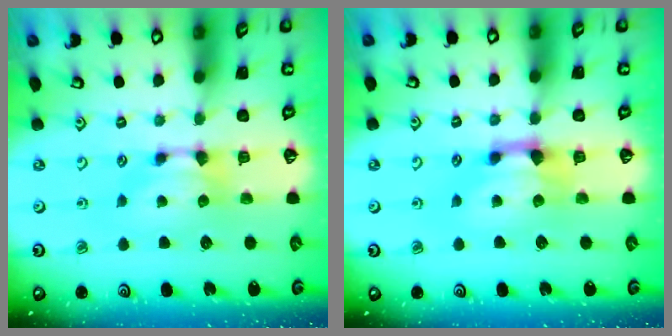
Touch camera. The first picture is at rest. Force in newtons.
{"total": 1.5, "press": 0.6, "slide": 1.4}